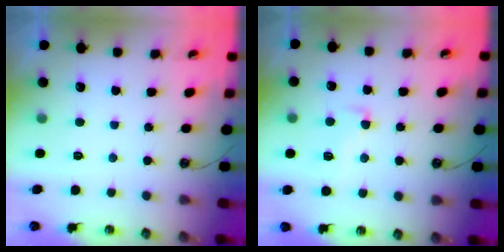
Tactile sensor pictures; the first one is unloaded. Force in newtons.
{"total": 1.5, "press": 0.7, "slide": 1.3}